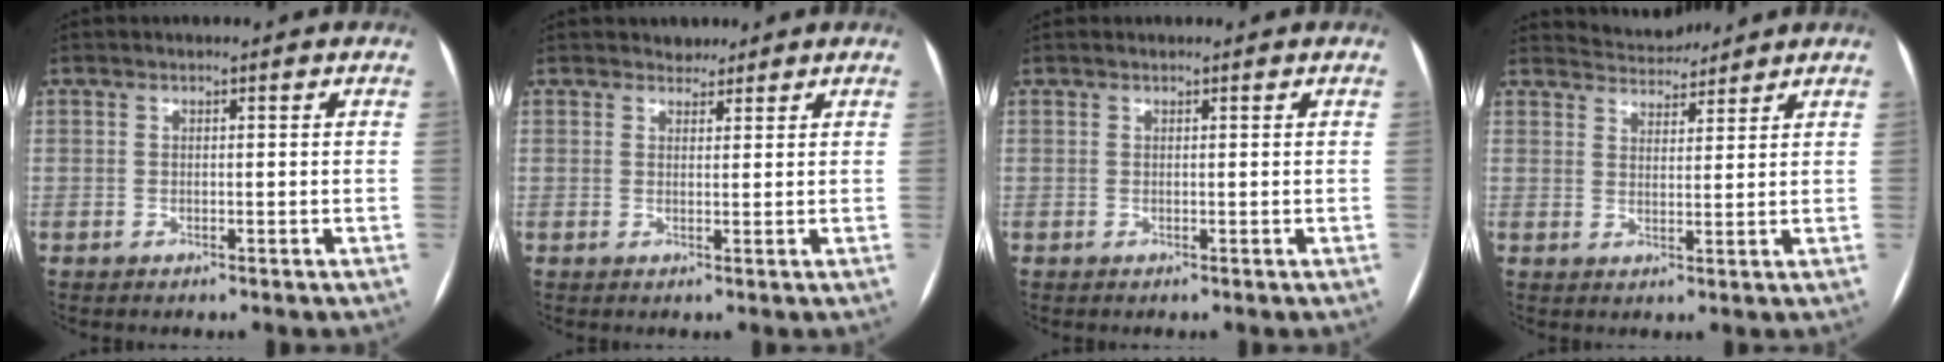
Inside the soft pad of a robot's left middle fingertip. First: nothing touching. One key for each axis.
{"total": 1.7, "fx": 1.4, "fy": 0.9, "fz": -0.1, "tx": 0.001, "ty": 0.002, "tz": 0.020}
{"total": 0.0}
{"total": 4.7, "fx": 4.7, "fy": 0.6, "fz": -0.3, "tx": -0.004, "ty": 0.015, "tz": 0.077}